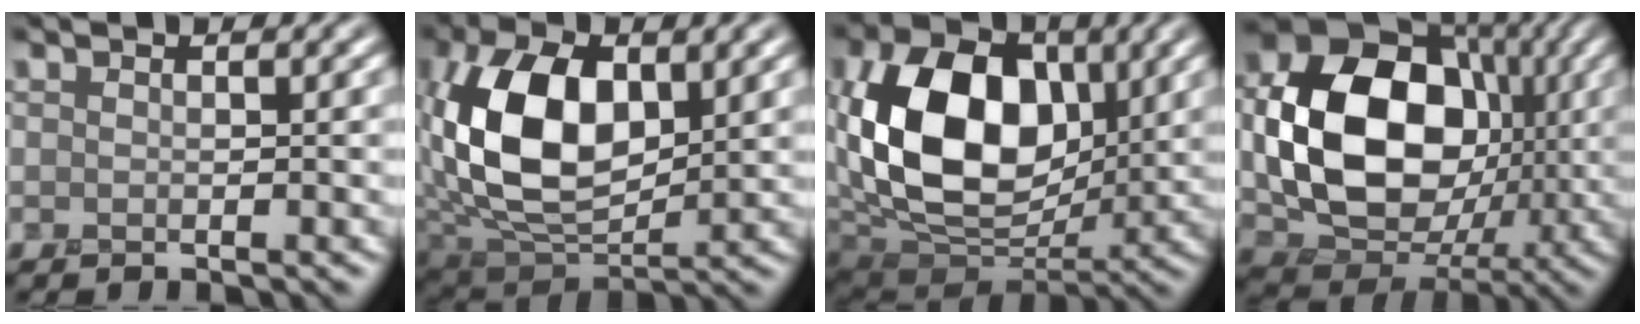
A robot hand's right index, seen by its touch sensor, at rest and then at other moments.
{"total": 10.3, "force": [1.4, 5.9, 8.3], "torque": [-0.172, 0.002, 0.025]}
{"total": 13.7, "force": [1.7, 9.3, 9.9], "torque": [-0.198, 0.004, 0.026]}
{"total": 13.1, "force": [0.1, 9.8, 8.7], "torque": [-0.155, -0.003, 0.000]}